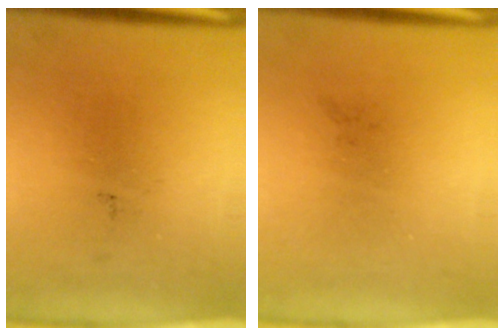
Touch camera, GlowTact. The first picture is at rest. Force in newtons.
{"total": 0.0}